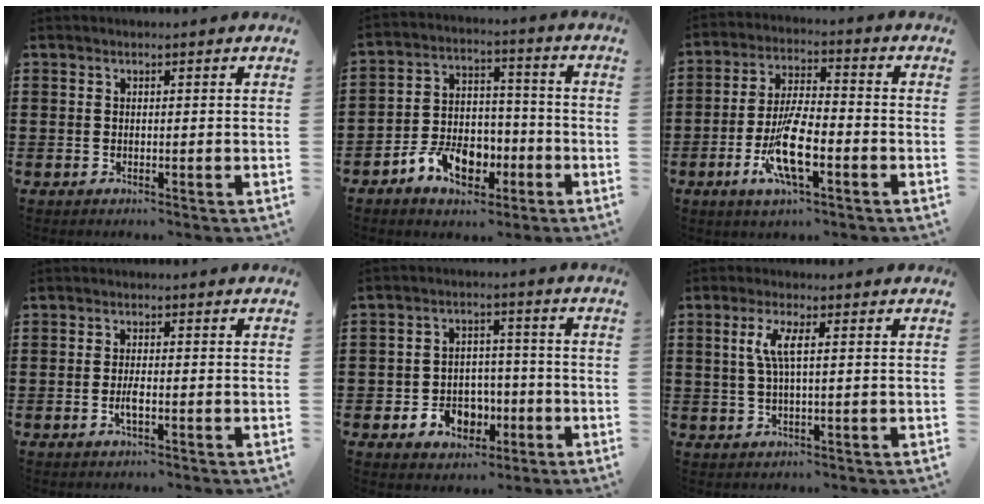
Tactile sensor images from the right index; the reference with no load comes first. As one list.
[{"total": 8.8, "force": [-4.3, 5.9, 4.9], "torque": [-0.100, 0.026, -0.075]}, {"total": 10.0, "force": [-3.6, 2.9, 8.8], "torque": [-0.187, -0.012, -0.068]}, {"total": 2.4, "force": [-0.8, 0.5, 2.2], "torque": [-0.046, -0.004, -0.015]}, {"total": 5.8, "force": [-2.2, 4.6, 2.6], "torque": [-0.044, 0.012, -0.039]}, {"total": 4.2, "force": [0.8, 0.6, 4.1], "torque": [-0.088, -0.002, 0.009]}]